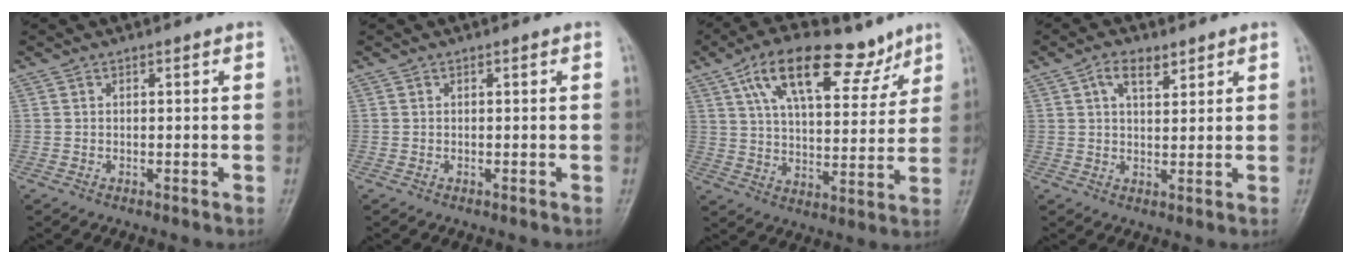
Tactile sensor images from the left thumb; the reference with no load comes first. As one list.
[{"total": 0.0}, {"total": 17.7, "force": [10.3, 8.1, 11.9], "torque": [-0.153, -0.029, 0.170]}, {"total": 4.7, "force": [2.6, 2.3, 3.2], "torque": [-0.044, -0.009, 0.045]}]